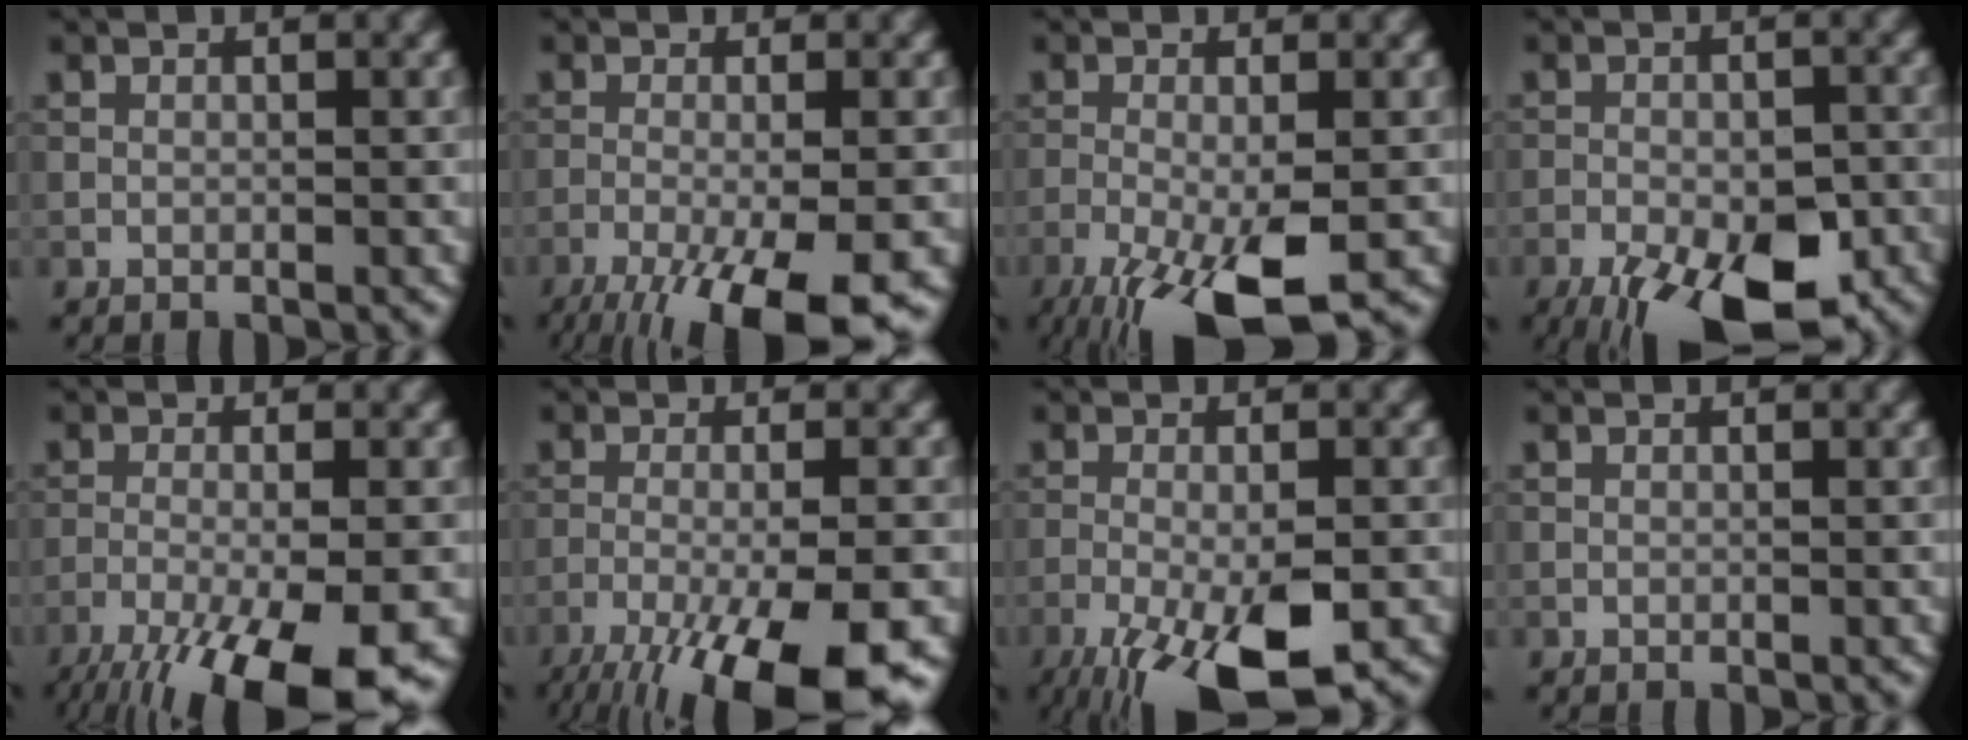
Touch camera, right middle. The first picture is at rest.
{"total": 10.5, "force": [-6.0, 2.8, 8.2], "torque": [-0.133, -0.021, -0.095]}
{"total": 8.9, "force": [-4.6, 2.3, 7.3], "torque": [-0.140, -0.021, -0.081]}
{"total": 11.7, "force": [-7.1, 4.4, 8.3], "torque": [-0.133, -0.021, -0.110]}
{"total": 12.6, "force": [-7.8, 3.4, 9.3], "torque": [-0.154, -0.039, -0.118]}
{"total": 12.9, "force": [-7.9, 3.3, 9.6], "torque": [-0.153, -0.030, -0.120]}
{"total": 9.9, "force": [-5.2, 2.9, 8.0], "torque": [-0.150, -0.024, -0.087]}
{"total": 0.0}